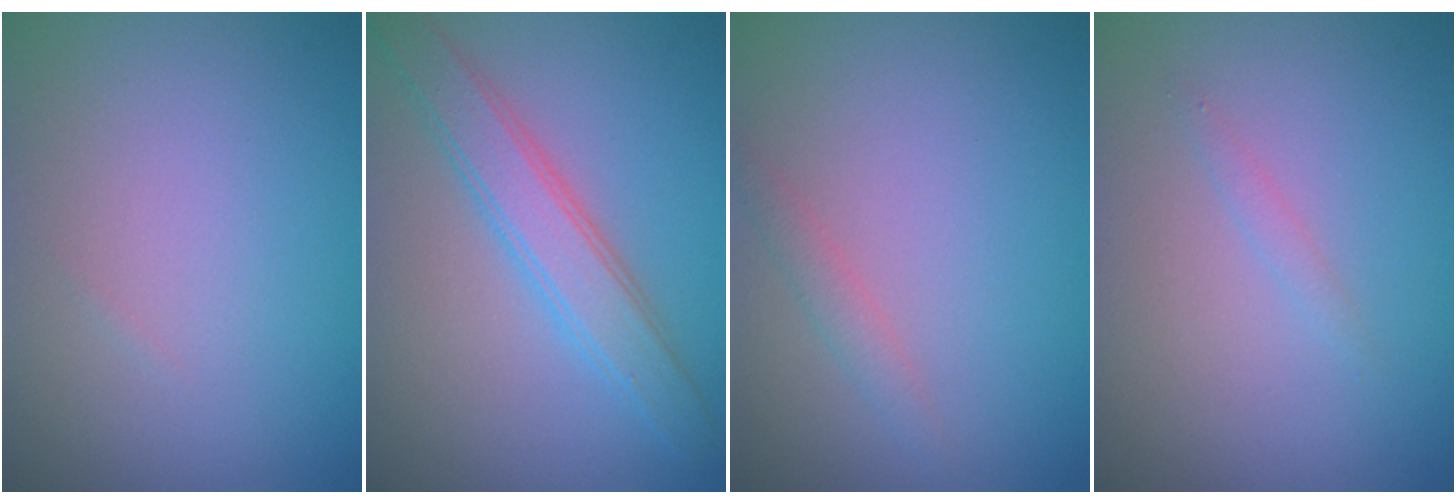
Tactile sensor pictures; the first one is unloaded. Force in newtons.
{"total": 3.9, "press": 3.9, "slide": 0.1}
{"total": 1.3, "press": 1.3, "slide": 0.2}
{"total": 0.7, "press": 0.7, "slide": 0.1}